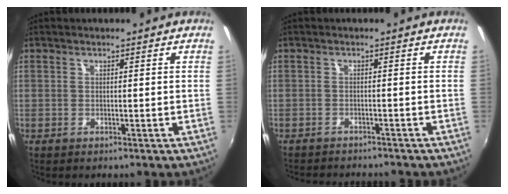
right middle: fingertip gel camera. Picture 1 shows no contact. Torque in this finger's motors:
{"motor_torque": [1.03, -1.11, 0.10, 0.03]}